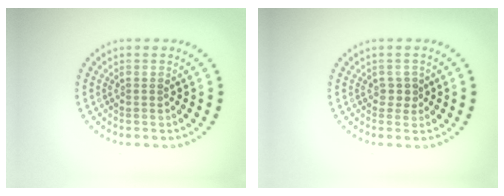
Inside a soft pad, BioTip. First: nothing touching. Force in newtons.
{"total": 1.1, "press": 1.0, "slide": 0.6}